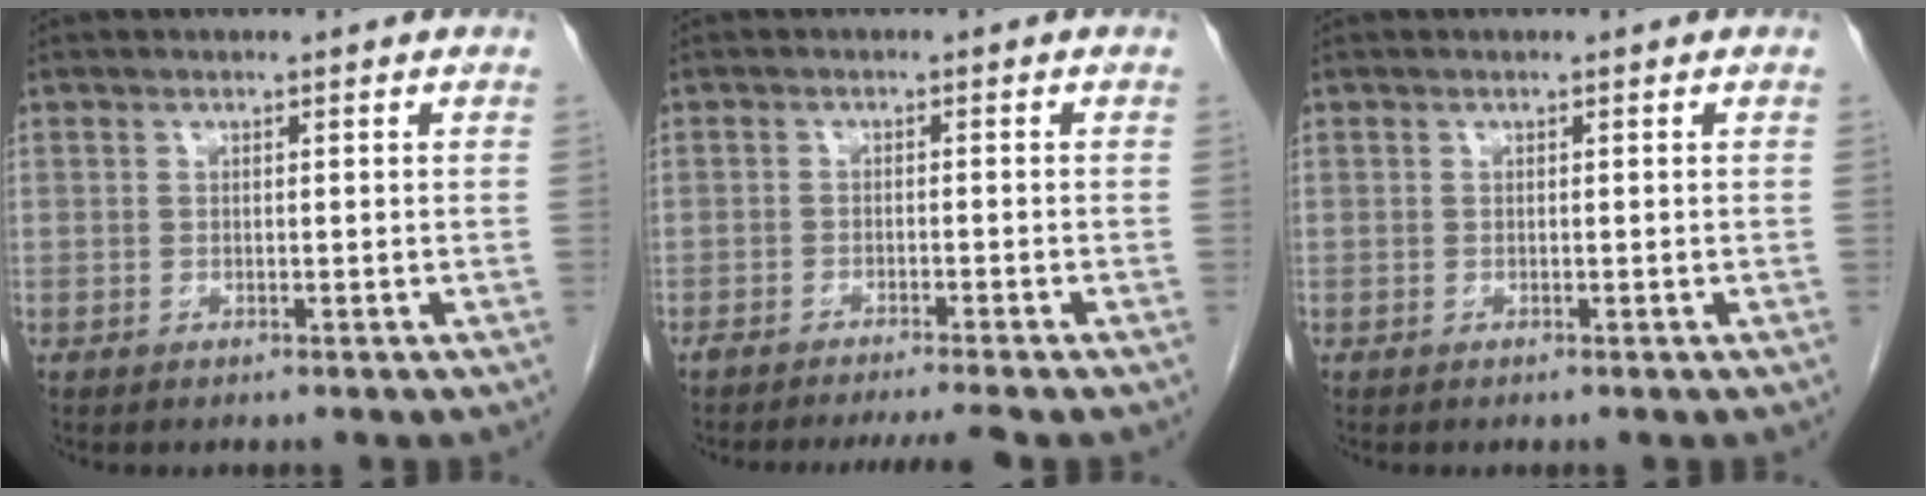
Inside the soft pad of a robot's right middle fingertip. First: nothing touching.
{"total": 5.0, "force": [-4.3, -0.4, 2.4], "torque": [-0.027, -0.007, -0.067]}
{"total": 0.0}